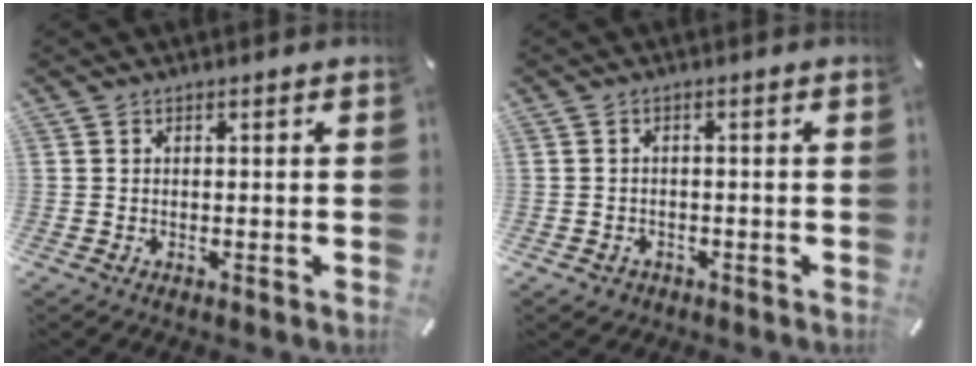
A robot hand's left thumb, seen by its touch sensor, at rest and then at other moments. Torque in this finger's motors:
{"motor_torque": [0.39, 0.29, 0.12, 0.08, 0.02]}